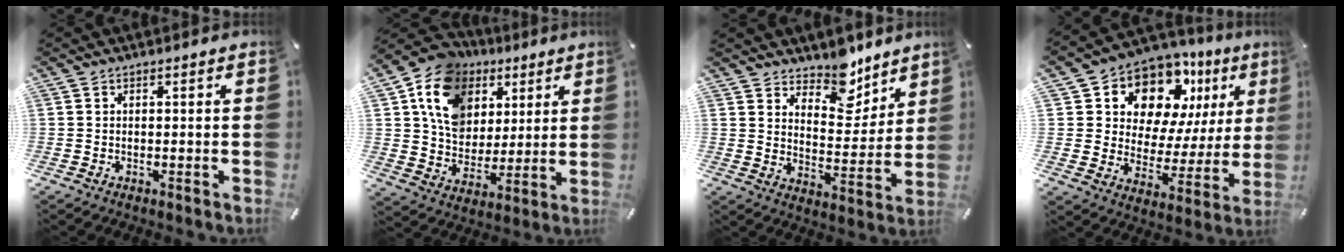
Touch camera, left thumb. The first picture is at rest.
{"total": 14.5, "force": [6.2, 11.8, 5.7], "torque": [-0.104, -0.026, 0.121]}
{"total": 10.8, "force": [9.2, 5.4, 1.9], "torque": [-0.011, -0.090, 0.166]}
{"total": 12.7, "force": [8.9, 8.2, 4.0], "torque": [-0.064, -0.083, 0.160]}